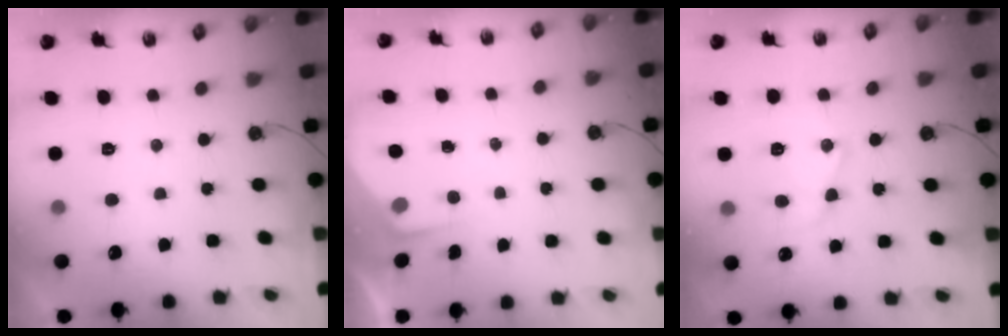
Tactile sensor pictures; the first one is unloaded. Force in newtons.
{"total": 2.4, "press": 2.3, "slide": 0.4}
{"total": 12.9, "press": 12.9, "slide": 1.1}